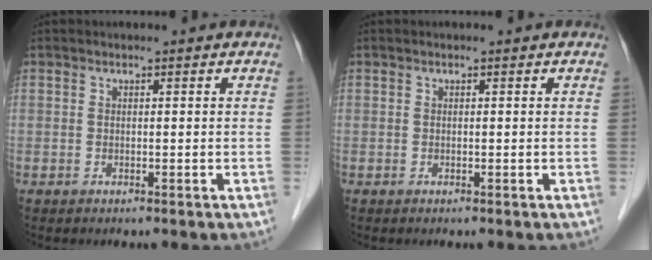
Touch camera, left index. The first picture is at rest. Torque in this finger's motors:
{"motor_torque": [0.00, 0.00, 0.00, 0.00]}